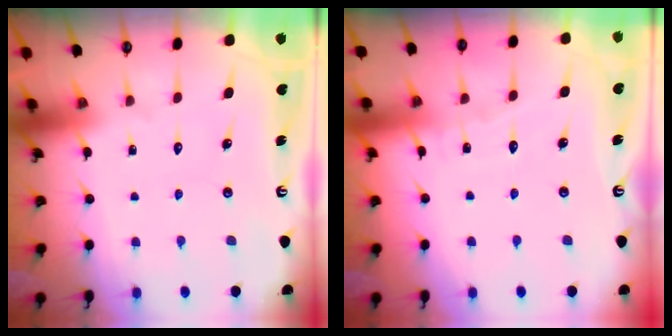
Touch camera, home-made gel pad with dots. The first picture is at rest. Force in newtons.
{"total": 3.5, "press": 3.5, "slide": 0.4}